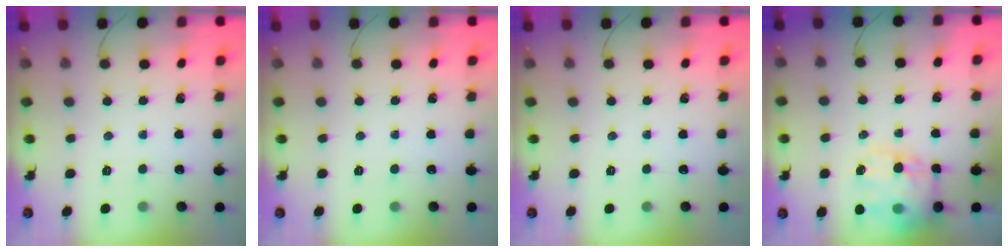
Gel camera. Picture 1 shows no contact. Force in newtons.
{"total": 0.0}
{"total": 0.0}
{"total": 16.5, "press": 16.0, "slide": 4.1}